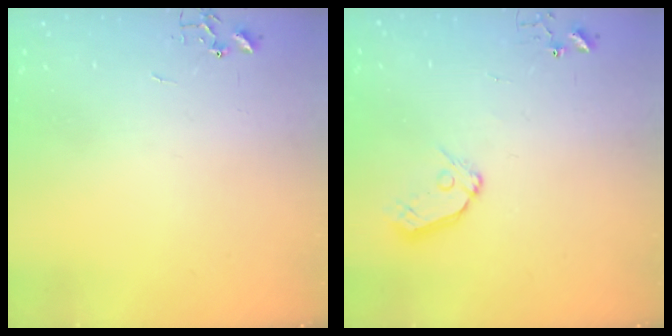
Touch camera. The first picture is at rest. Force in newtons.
{"total": 8.4, "press": 8.4, "slide": 0.8}